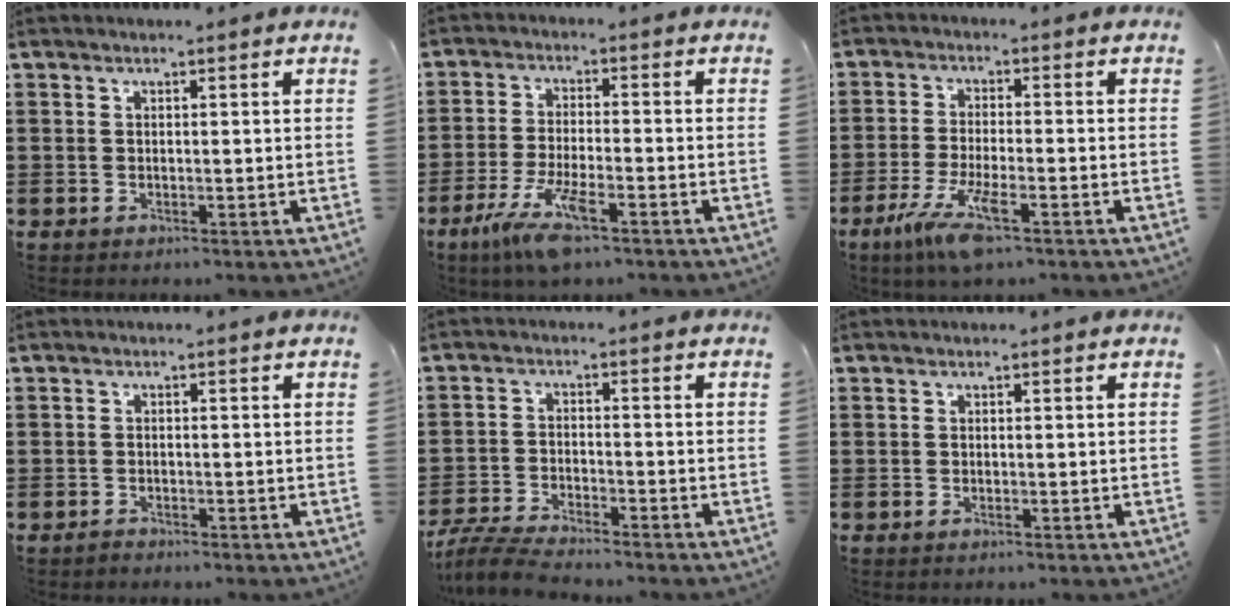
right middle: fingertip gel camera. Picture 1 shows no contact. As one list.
[{"total": 8.0, "force": [-4.7, 1.4, 6.4], "torque": [-0.139, -0.014, -0.087]}, {"total": 7.3, "force": [-4.0, 0.9, 6.0], "torque": [-0.134, -0.021, -0.076]}, {"total": 0.9, "force": [-0.9, 0.4, 0.0], "torque": [-0.003, 0.001, -0.019]}, {"total": 5.6, "force": [-5.3, 0.4, 1.7], "torque": [-0.044, -0.003, -0.106]}, {"total": 0.0}]